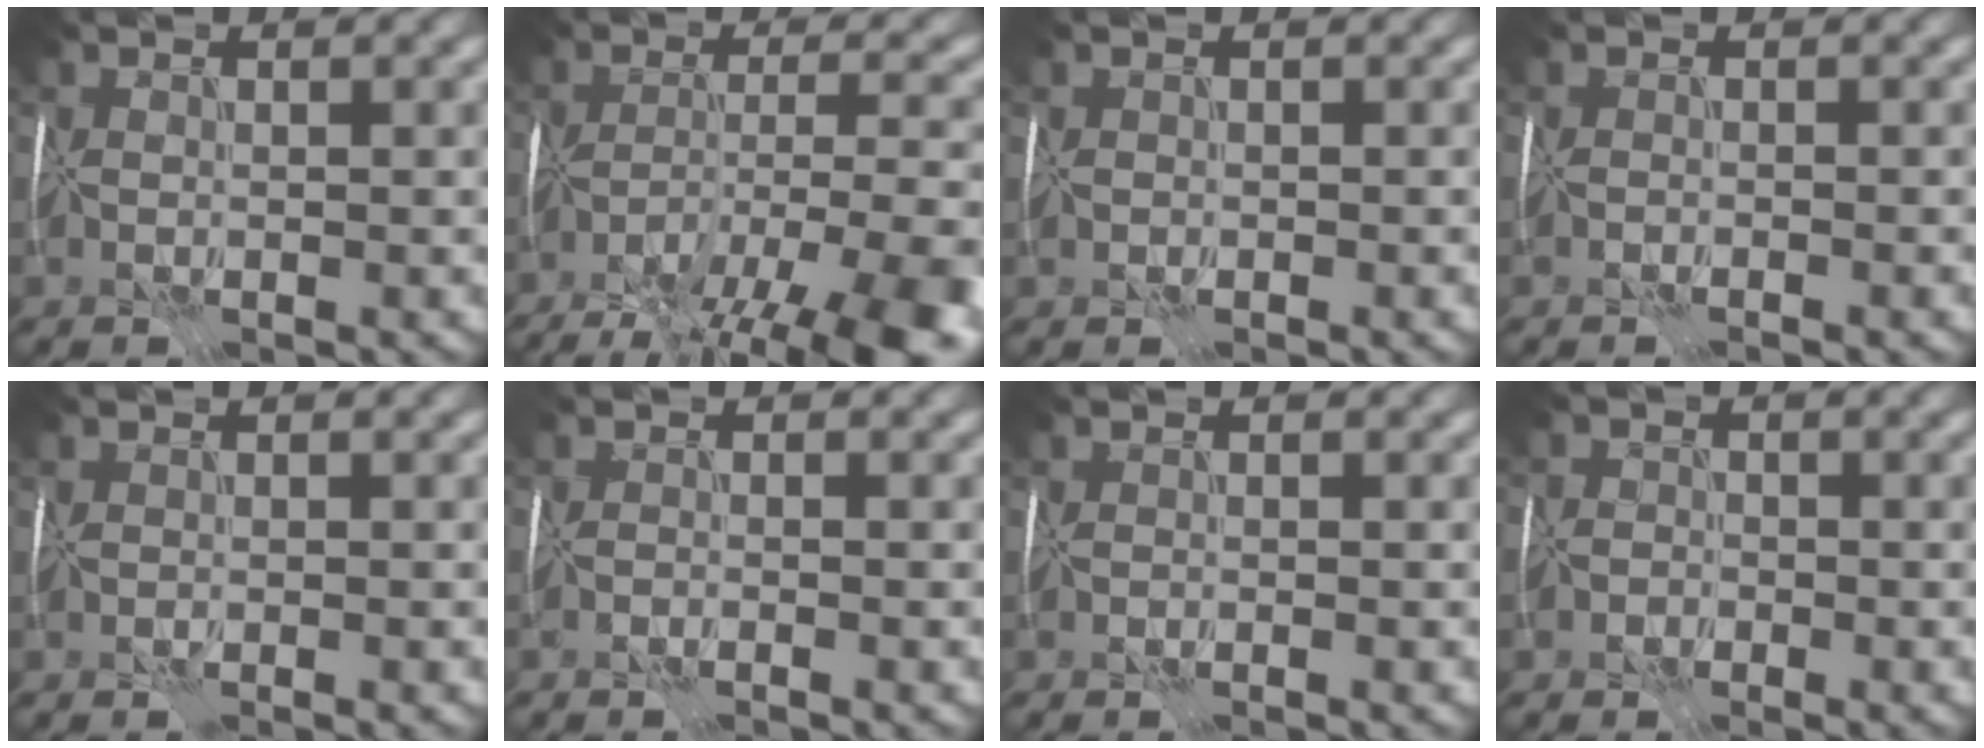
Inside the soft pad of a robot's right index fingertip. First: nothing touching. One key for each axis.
{"total": 14.0, "fx": -10.8, "fy": 2.2, "fz": 8.7, "tx": -0.157, "ty": -0.033, "tz": -0.150}
{"total": 0.5, "fx": -0.4, "fy": 0.0, "fz": -0.3, "tx": 0.004, "ty": -0.004, "tz": -0.007}
{"total": 1.4, "fx": -1.3, "fy": -0.5, "fz": -0.1, "tx": 0.004, "ty": -0.013, "tz": -0.021}
{"total": 0.7, "fx": -0.6, "fy": -0.2, "fz": 0.3, "tx": 0.005, "ty": -0.009, "tz": -0.012}
{"total": 1.6, "fx": -1.4, "fy": -0.7, "fz": 0.0, "tx": -0.001, "ty": -0.009, "tz": -0.025}
{"total": 1.0, "fx": -1.0, "fy": -0.3, "fz": 0.0, "tx": 0.008, "ty": -0.013, "tz": -0.017}
{"total": 3.2, "fx": -2.1, "fy": 2.3, "fz": 0.6, "tx": 0.019, "ty": 0.008, "tz": -0.064}